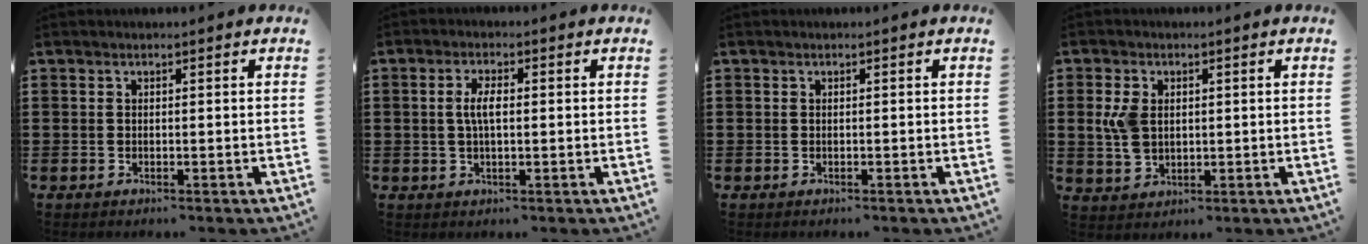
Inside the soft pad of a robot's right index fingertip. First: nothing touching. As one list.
[{"total": 3.5, "force": [0.2, 1.2, 3.3], "torque": [-0.071, -0.001, -0.001]}, {"total": 0.0}, {"total": 5.0, "force": [0.7, 3.3, 3.7], "torque": [-0.101, 0.004, 0.005]}]